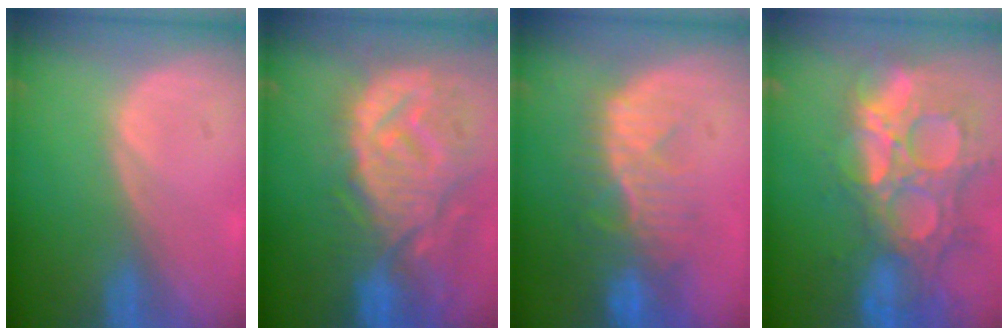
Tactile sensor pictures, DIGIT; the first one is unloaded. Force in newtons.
{"total": 13.4, "press": 11.7, "slide": 6.6}
{"total": 10.0, "press": 8.5, "slide": 5.3}
{"total": 14.9, "press": 12.3, "slide": 8.4}